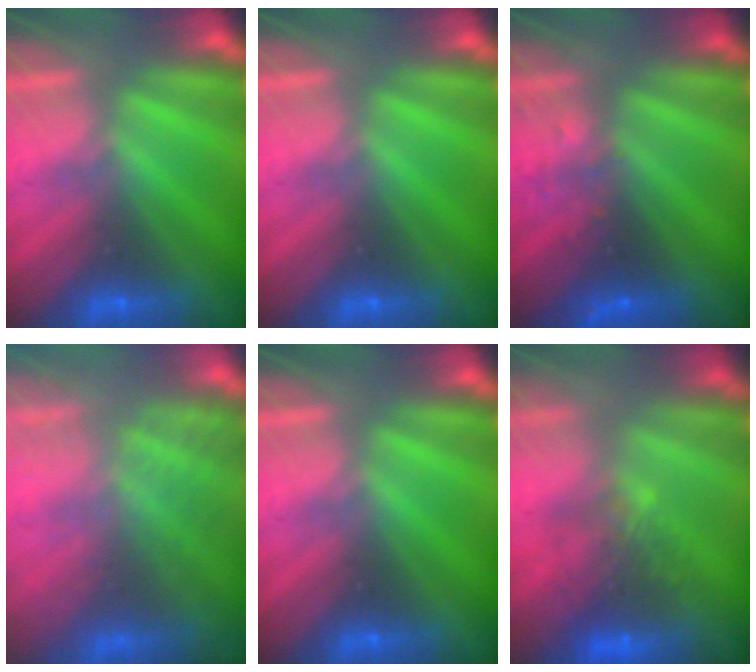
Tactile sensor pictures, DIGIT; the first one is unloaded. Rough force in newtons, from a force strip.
{"total": 0.0}
{"total": 2.9}
{"total": 7.8}
{"total": 0.0}
{"total": 7.9}